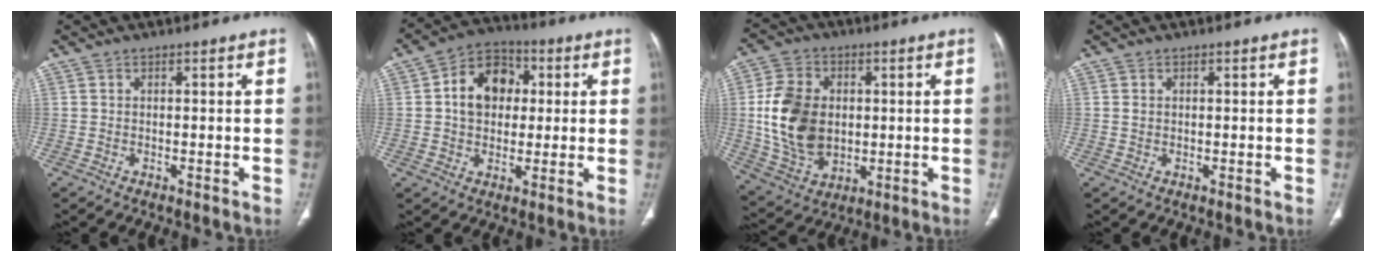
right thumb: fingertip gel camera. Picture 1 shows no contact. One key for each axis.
{"total": 11.3, "fx": 1.6, "fy": 8.7, "fz": 7.0, "tx": -0.081, "ty": 0.016, "tz": 0.018}
{"total": 15.4, "fx": 0.6, "fy": 11.3, "fz": 10.5, "tx": -0.176, "ty": -0.003, "tz": 0.024}
{"total": 0.8, "fx": 0.2, "fy": 0.6, "fz": 0.5, "tx": -0.008, "ty": 0.000, "tz": 0.004}